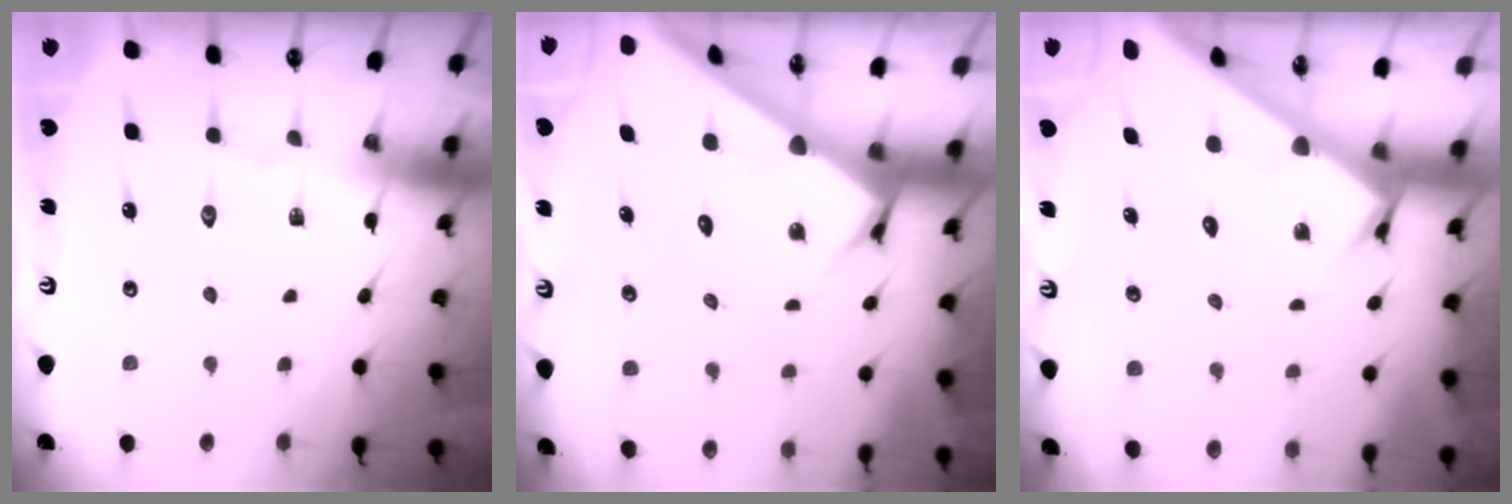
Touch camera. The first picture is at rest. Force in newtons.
{"total": 3.2, "press": 3.2, "slide": 0.2}
{"total": 2.2, "press": 2.2, "slide": 0.2}